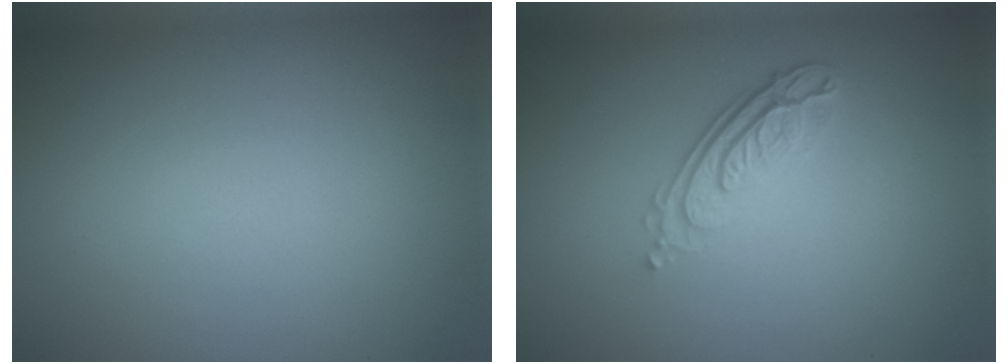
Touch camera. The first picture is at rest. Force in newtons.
{"total": 4.0, "press": 2.9, "slide": 2.7}